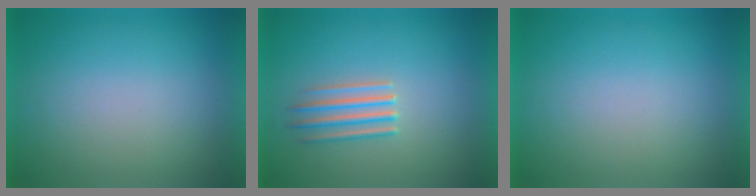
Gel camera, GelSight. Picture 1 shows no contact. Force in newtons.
{"total": 2.7}
{"total": 1.1}